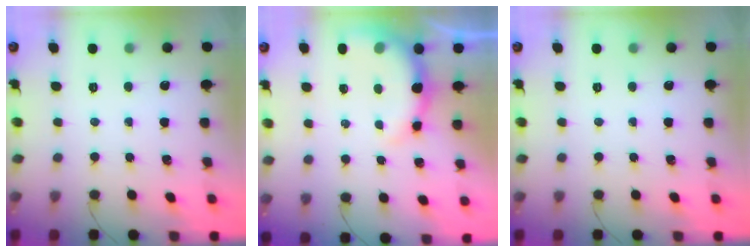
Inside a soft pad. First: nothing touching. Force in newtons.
{"total": 6.9, "press": 6.8, "slide": 1.3}
{"total": 0.0}